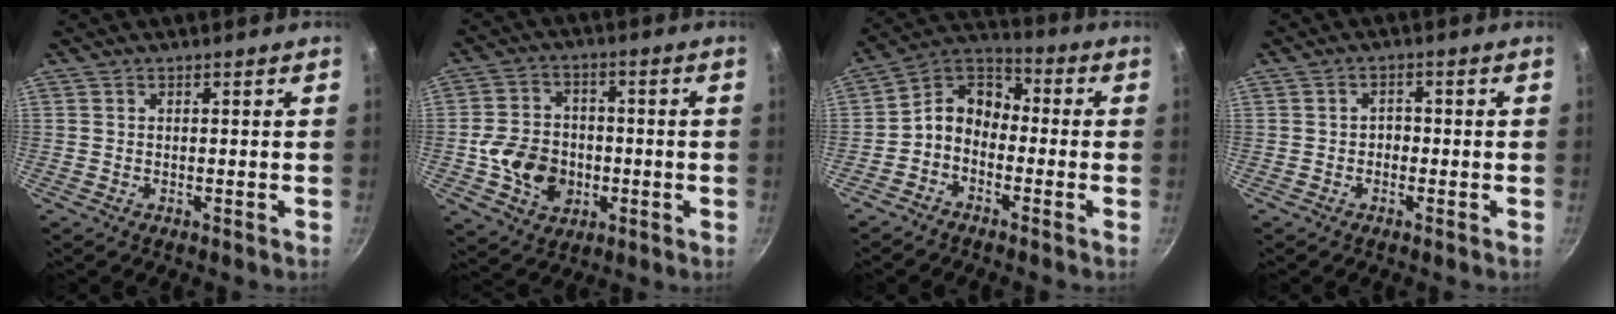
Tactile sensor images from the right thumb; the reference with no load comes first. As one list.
[{"total": 11.7, "force": [-2.3, 9.4, 6.6], "torque": [-0.093, 0.020, -0.039]}, {"total": 8.4, "force": [-2.4, 6.4, 4.9], "torque": [-0.067, 0.050, -0.074]}, {"total": 1.9, "force": [-0.5, 1.5, 1.0], "torque": [-0.006, 0.008, -0.010]}]